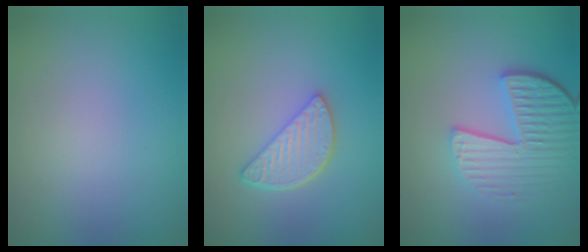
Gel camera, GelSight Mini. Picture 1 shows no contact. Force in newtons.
{"total": 3.5, "press": 2.9, "slide": 2.0}
{"total": 5.5, "press": 4.1, "slide": 3.6}